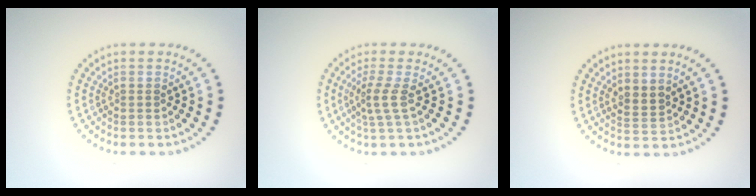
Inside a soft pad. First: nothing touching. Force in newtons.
{"total": 2.1, "press": 1.4, "slide": 1.6}
{"total": 1.6, "press": 1.3, "slide": 1.0}